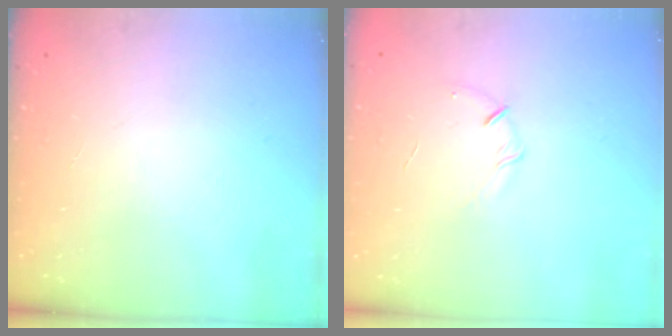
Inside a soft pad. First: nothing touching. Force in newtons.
{"total": 4.7, "press": 4.5, "slide": 1.4}